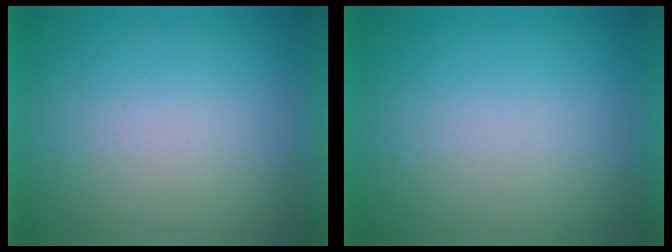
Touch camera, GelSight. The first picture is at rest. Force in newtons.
{"total": 0.0}